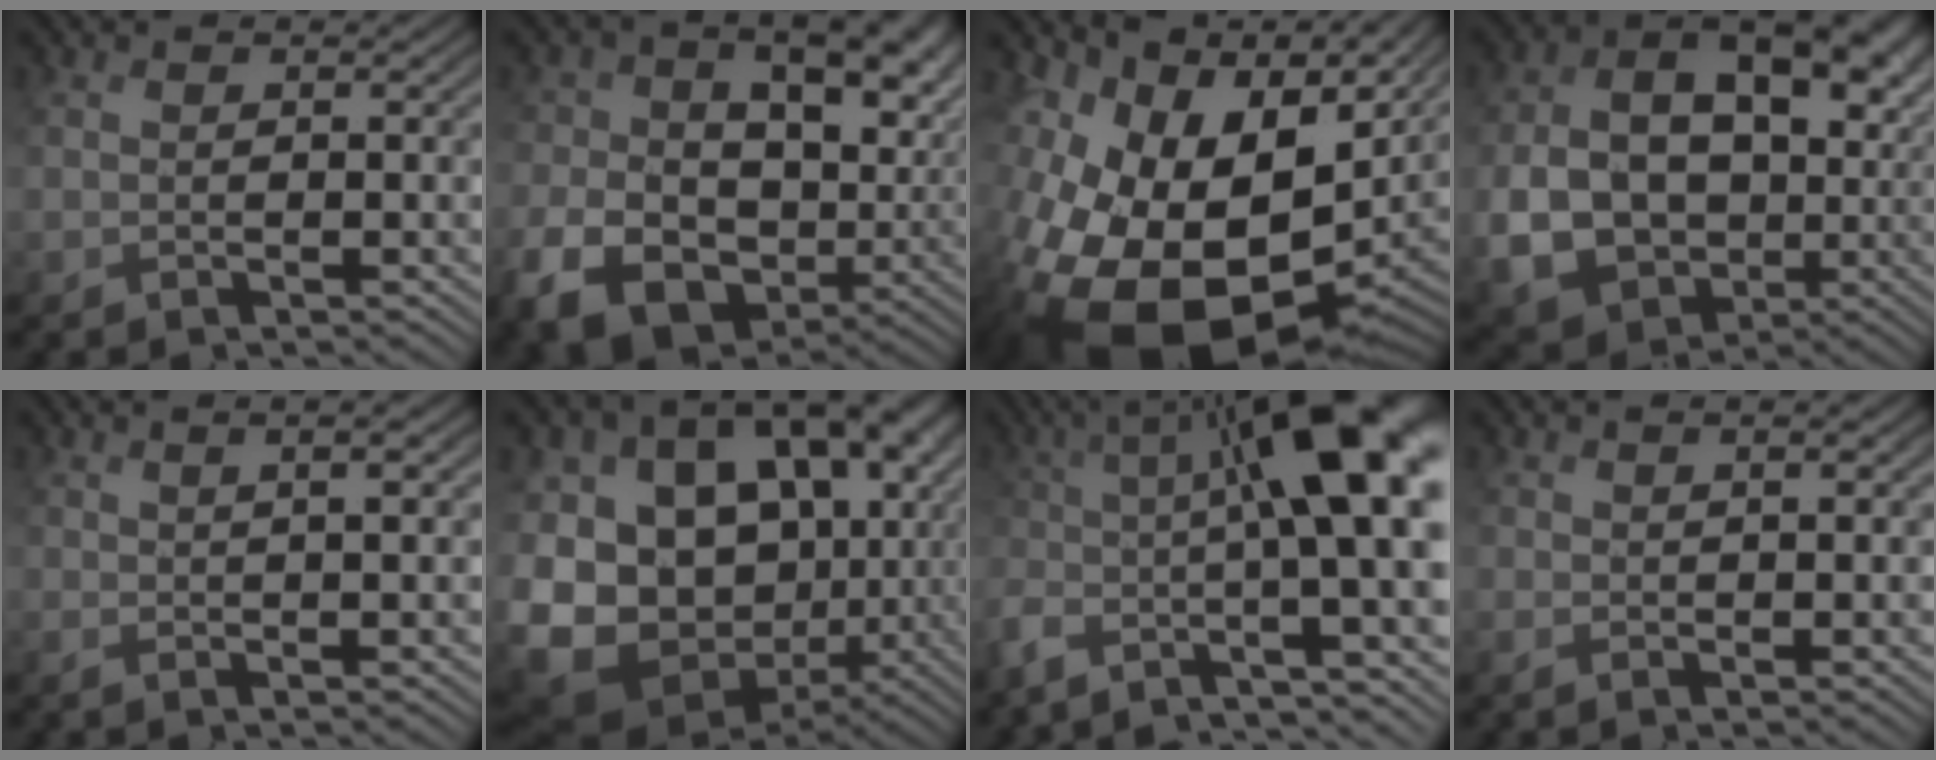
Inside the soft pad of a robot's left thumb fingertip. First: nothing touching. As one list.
[{"total": 17.3, "force": [-1.2, 13.0, 11.3], "torque": [-0.205, -0.034, 0.006]}, {"total": 20.5, "force": [-1.5, 13.6, 15.3], "torque": [-0.303, -0.044, 0.003]}, {"total": 15.6, "force": [0.5, 12.0, 10.0], "torque": [-0.183, -0.015, 0.027]}, {"total": 3.9, "force": [0.7, 0.9, 3.7], "torque": [-0.056, 0.013, 0.010]}, {"total": 21.6, "force": [0.0, 17.5, 12.6], "torque": [-0.250, -0.015, 0.007]}, {"total": 15.5, "force": [-3.4, 4.5, 14.5], "torque": [-0.242, 0.004, -0.058]}, {"total": 2.3, "force": [0.3, 0.4, 2.2], "torque": [-0.038, 0.002, 0.005]}]